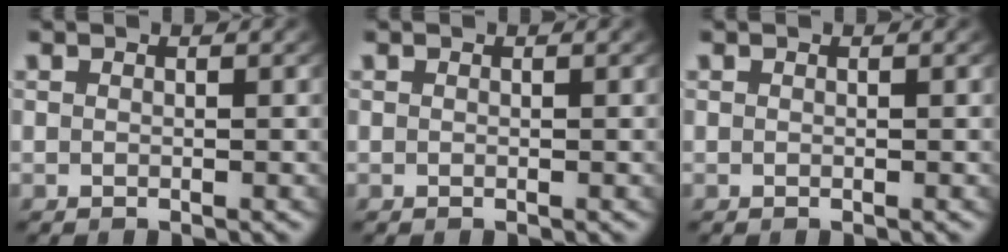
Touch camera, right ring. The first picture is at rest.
{"total": 0.0}
{"total": 0.0}